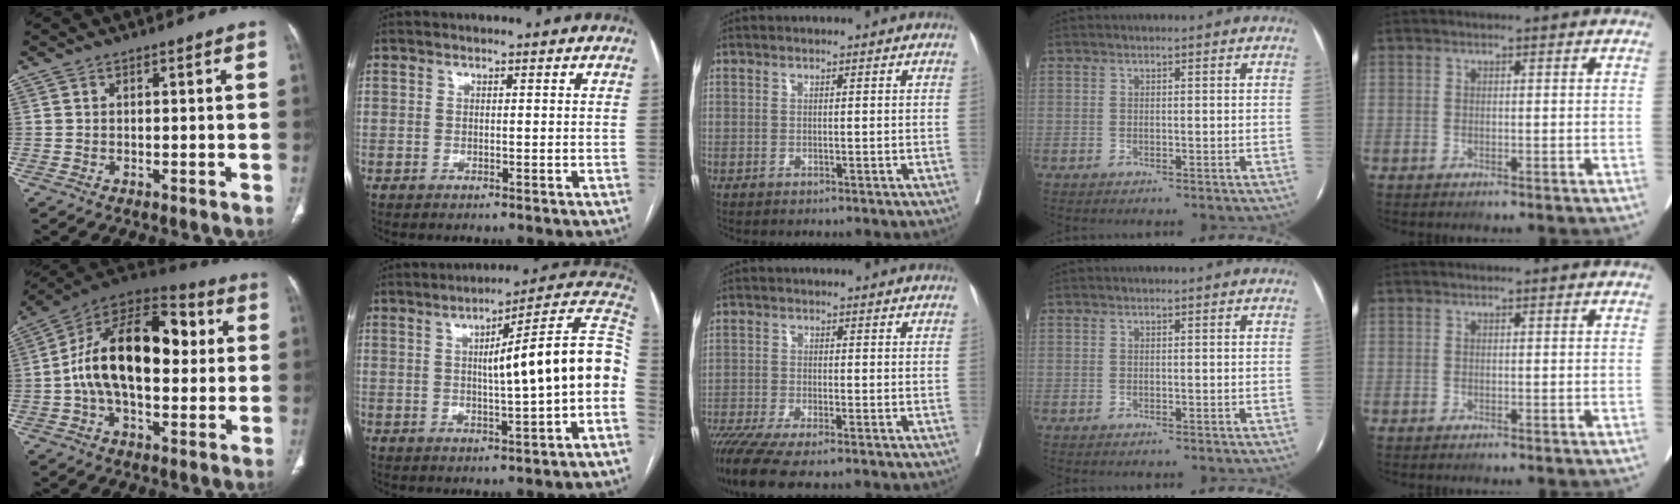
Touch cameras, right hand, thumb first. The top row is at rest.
{"thumb": {"total": 23.0, "force": [1.8, 13.1, 18.8], "torque": [-0.300, 0.034, 0.021]}, "index": {"total": 16.1, "force": [-0.2, 0.5, 16.1], "torque": [-0.211, 0.037, -0.004]}, "middle": {"total": 10.1, "force": [-8.0, 1.0, 6.1], "torque": [-0.098, -0.021, -0.133]}}